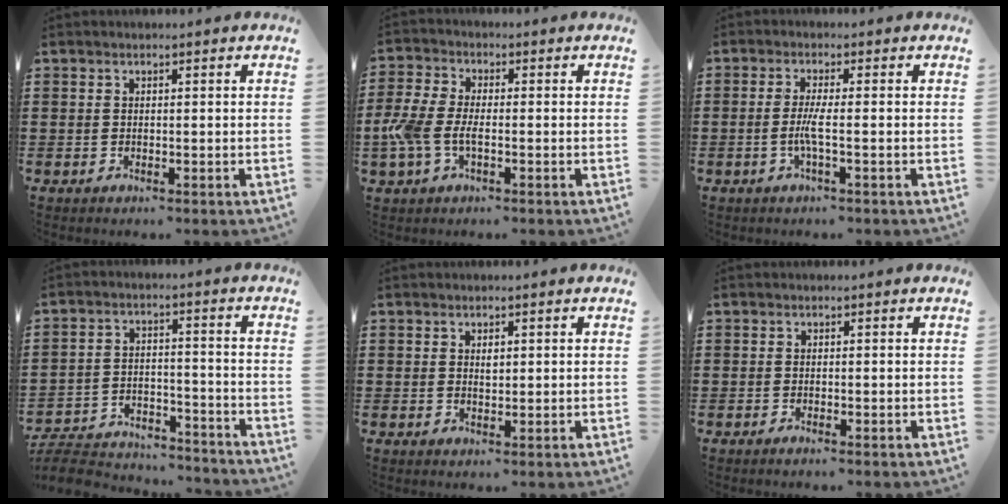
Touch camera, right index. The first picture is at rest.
{"total": 5.6, "force": [-1.7, 2.8, 4.6], "torque": [-0.120, -0.006, -0.039]}
{"total": 3.2, "force": [-0.9, 0.0, 3.0], "torque": [-0.069, -0.010, -0.023]}
{"total": 7.1, "force": [-6.8, 1.0, 1.5], "torque": [-0.037, 0.010, -0.136]}
{"total": 1.2, "force": [0.5, 0.7, 0.9], "torque": [-0.011, 0.003, 0.006]}
{"total": 0.6, "force": [-0.5, -0.2, 0.2], "torque": [-0.005, -0.003, -0.010]}